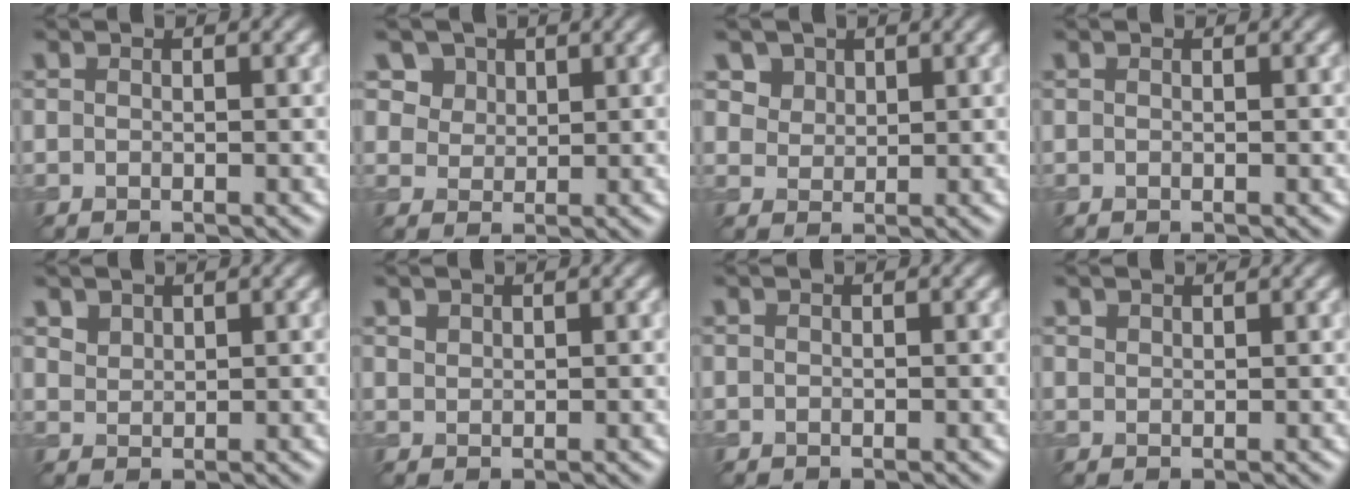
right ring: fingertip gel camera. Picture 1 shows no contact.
{"total": 6.4, "force": [3.8, 4.5, 2.4], "torque": [-0.065, -0.001, 0.066]}
{"total": 4.6, "force": [2.9, 3.2, 1.7], "torque": [-0.062, -0.005, 0.058]}
{"total": 0.0}
{"total": 1.6, "force": [1.3, 0.9, 0.3], "torque": [-0.013, -0.006, 0.034]}
{"total": 0.9, "force": [0.8, 0.4, 0.1], "torque": [-0.005, -0.001, 0.018]}
{"total": 0.0}
{"total": 1.2, "force": [1.2, 0.4, 0.1], "torque": [-0.007, 0.000, 0.022]}